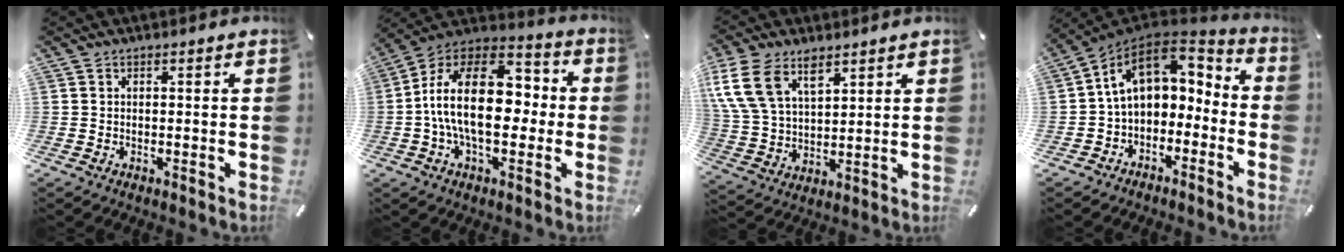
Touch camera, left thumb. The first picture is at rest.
{"total": 21.1, "force": [-0.9, 12.8, 16.8], "torque": [-0.303, 0.009, -0.019]}
{"total": 12.5, "force": [7.0, 7.2, 7.4], "torque": [-0.197, -0.020, 0.128]}
{"total": 12.9, "force": [3.0, 8.8, 8.9], "torque": [-0.161, -0.012, 0.053]}